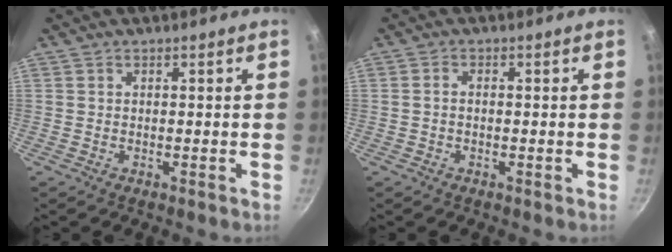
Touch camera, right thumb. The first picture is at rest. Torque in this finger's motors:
{"motor_torque": [-0.12, -0.49, -0.42, 0.02, 0.06]}